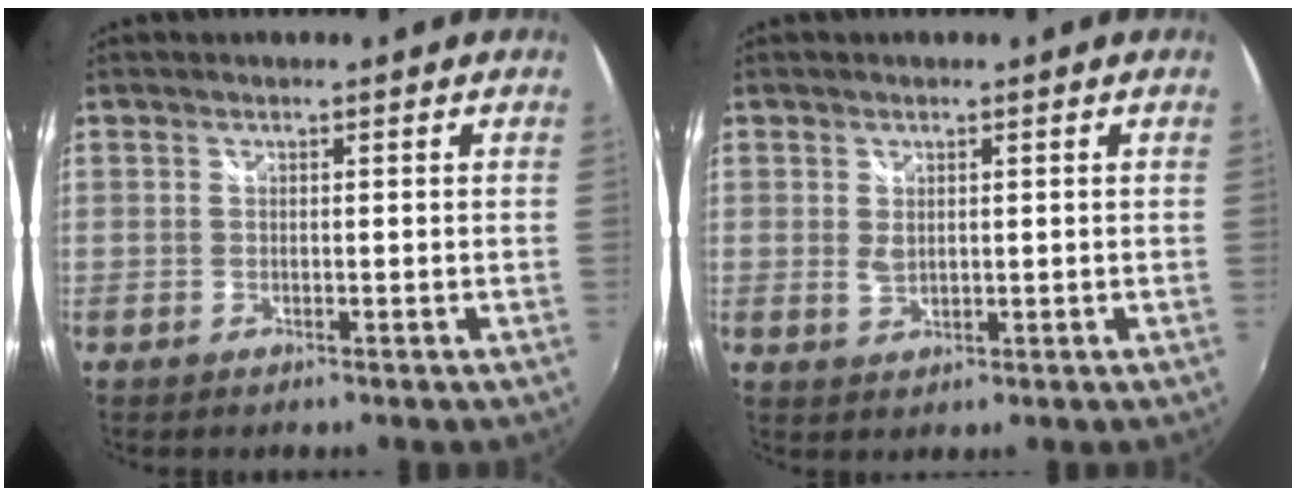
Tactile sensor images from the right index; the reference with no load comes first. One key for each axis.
{"total": 2.3, "fx": 0.2, "fy": 1.5, "fz": 1.7, "tx": -0.030, "ty": -0.003, "tz": 0.007}